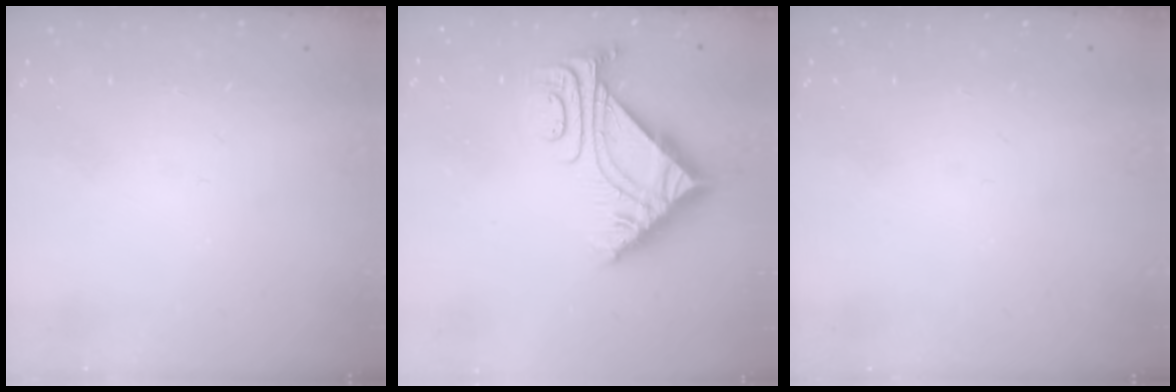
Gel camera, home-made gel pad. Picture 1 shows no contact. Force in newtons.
{"total": 8.3, "press": 8.3, "slide": 0.7}
{"total": 0.0}